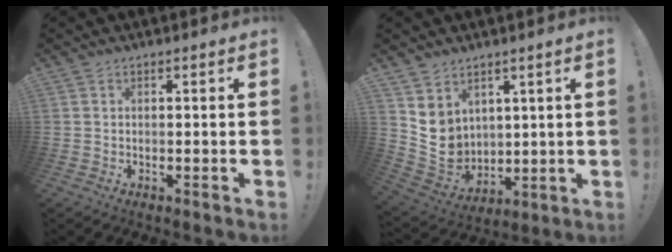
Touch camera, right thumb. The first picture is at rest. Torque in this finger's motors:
{"motor_torque": [1.78, 0.76, 0.63, -0.70, 0.07]}